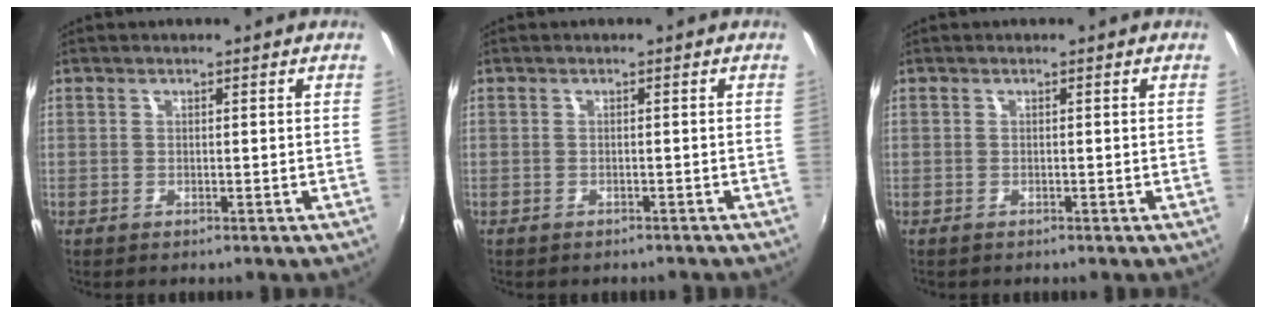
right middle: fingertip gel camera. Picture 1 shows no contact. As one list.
[{"total": 1.9, "force": [-1.7, 0.8, 0.5], "torque": [-0.014, -0.009, -0.021]}, {"total": 0.0}]